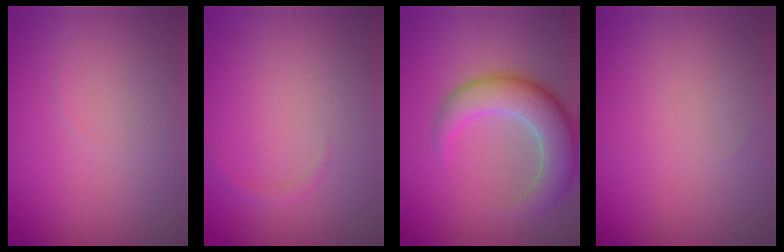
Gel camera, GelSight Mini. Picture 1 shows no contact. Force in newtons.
{"total": 0.6, "press": 0.6, "slide": 0.0}
{"total": 6.5, "press": 6.5, "slide": 0.5}
{"total": 0.0}